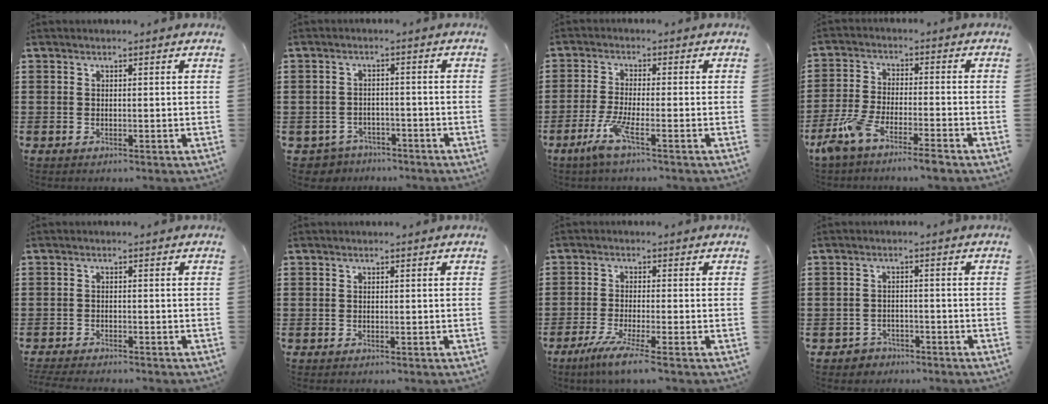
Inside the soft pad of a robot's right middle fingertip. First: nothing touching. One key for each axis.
{"total": 3.0, "fx": -2.9, "fy": 0.8, "fz": -0.2, "tx": -0.015, "ty": -0.006, "tz": -0.065}
{"total": 4.8, "fx": -2.5, "fy": 0.2, "fz": 4.1, "tx": -0.097, "ty": -0.013, "tz": -0.051}
{"total": 6.5, "fx": -5.5, "fy": 0.2, "fz": 3.6, "tx": -0.092, "ty": -0.014, "tz": -0.108}
{"total": 2.2, "fx": -2.2, "fy": -0.1, "fz": 0.2, "tx": -0.015, "ty": -0.009, "tz": -0.046}
{"total": 0.0}
{"total": 4.6, "fx": -3.2, "fy": -0.5, "fz": 3.3, "tx": -0.074, "ty": -0.024, "tz": -0.059}
{"total": 2.0, "fx": -1.9, "fy": 0.7, "fz": -0.2, "tx": -0.006, "ty": -0.001, "tz": -0.042}